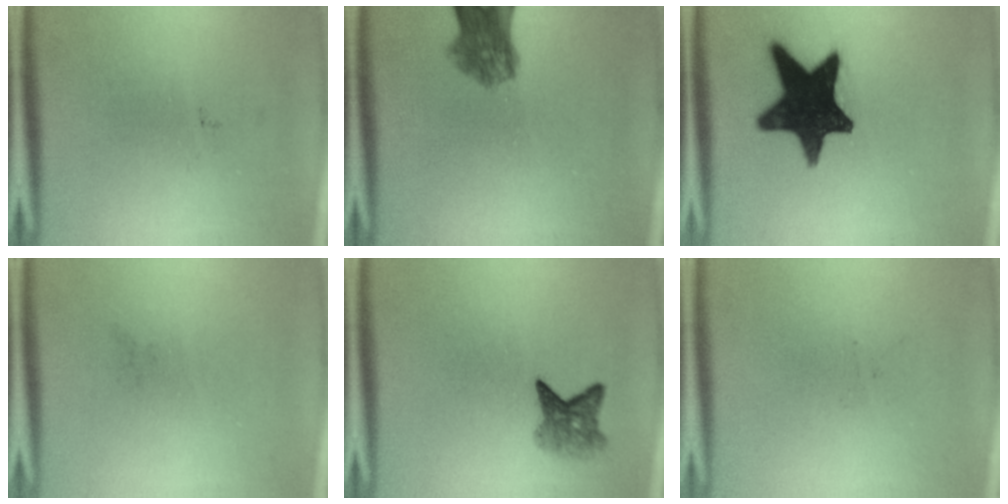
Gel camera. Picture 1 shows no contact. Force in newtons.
{"total": 6.1}
{"total": 16.5}
{"total": 0.0}
{"total": 3.8}
{"total": 0.0}